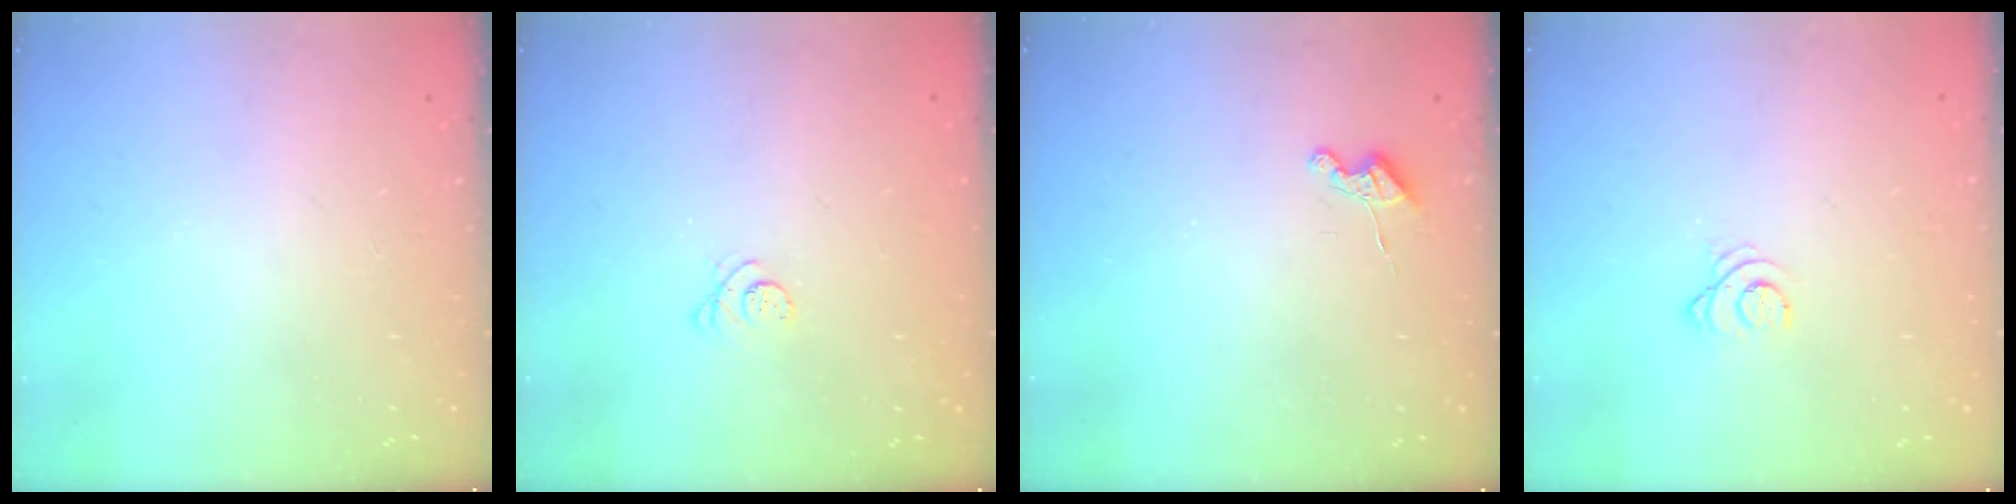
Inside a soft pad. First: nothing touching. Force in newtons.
{"total": 2.8, "press": 2.8, "slide": 0.4}
{"total": 3.7, "press": 3.6, "slide": 0.5}
{"total": 2.9, "press": 2.9, "slide": 0.4}